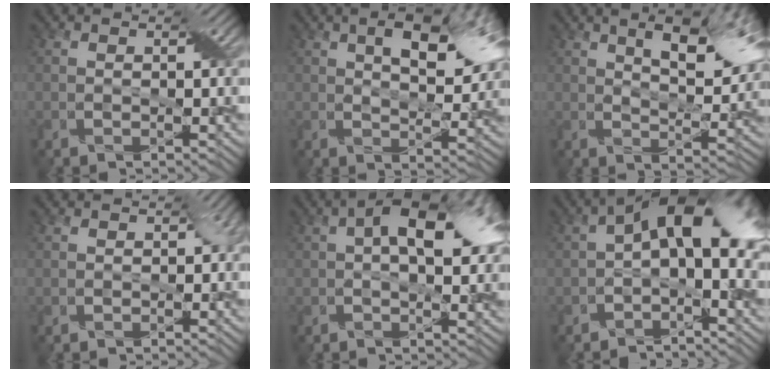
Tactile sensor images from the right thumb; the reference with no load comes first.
{"total": 10.3, "force": [4.4, 4.1, 8.4], "torque": [-0.128, 0.009, 0.062]}
{"total": 10.8, "force": [5.3, 3.6, 8.7], "torque": [-0.137, 0.011, 0.076]}
{"total": 1.6, "force": [-0.2, 1.2, 1.0], "torque": [-0.009, -0.007, -0.003]}
{"total": 10.4, "force": [2.3, 5.3, 8.6], "torque": [-0.115, 0.019, 0.024]}
{"total": 10.5, "force": [0.6, 5.4, 9.0], "torque": [-0.139, 0.016, -0.003]}